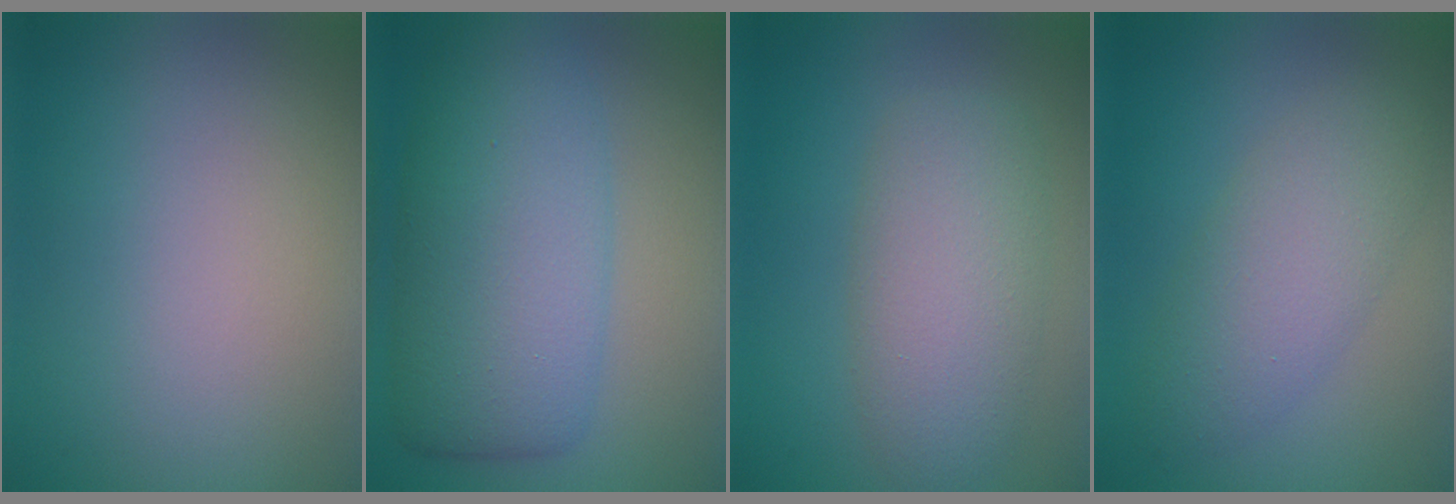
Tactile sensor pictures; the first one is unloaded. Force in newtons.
{"total": 8.4, "press": 8.4, "slide": 0.0}
{"total": 5.4, "press": 5.4, "slide": 0.2}
{"total": 4.2, "press": 4.2, "slide": 0.0}